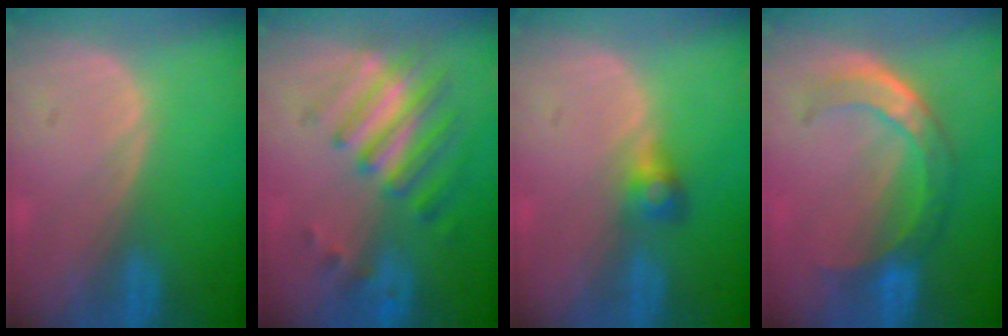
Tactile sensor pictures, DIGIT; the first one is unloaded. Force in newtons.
{"total": 7.7, "press": 6.8, "slide": 3.5}
{"total": 2.6, "press": 2.5, "slide": 0.2}
{"total": 8.0, "press": 6.7, "slide": 4.3}